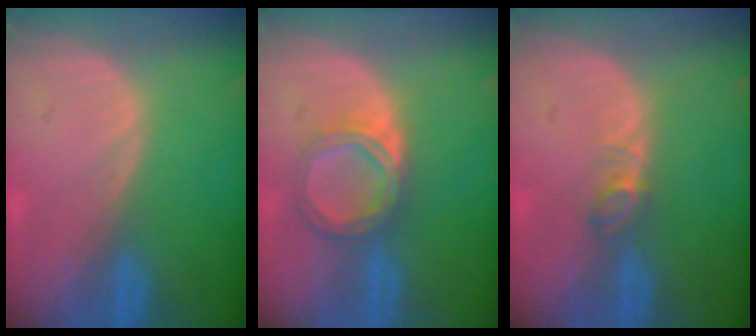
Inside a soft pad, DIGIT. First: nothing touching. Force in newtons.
{"total": 5.1, "press": 5.0, "slide": 1.0}
{"total": 2.1, "press": 2.1, "slide": 0.4}